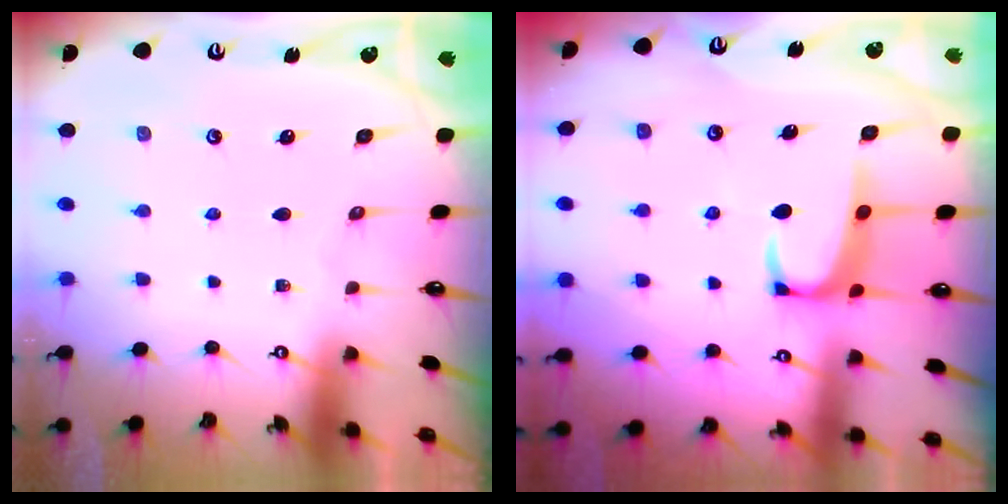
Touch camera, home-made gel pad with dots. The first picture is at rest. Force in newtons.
{"total": 2.4, "press": 2.3, "slide": 0.7}